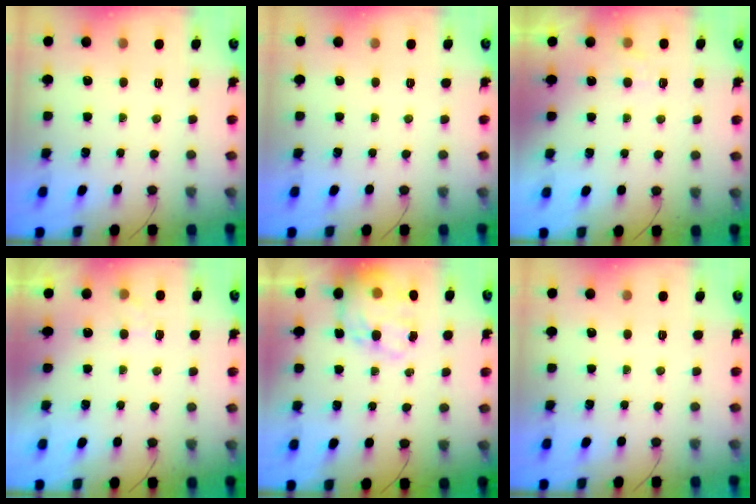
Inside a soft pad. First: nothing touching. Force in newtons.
{"total": 0.0}
{"total": 2.1, "press": 1.6, "slide": 1.3}
{"total": 2.4, "press": 1.9, "slide": 1.4}
{"total": 18.5, "press": 18.1, "slide": 4.0}
{"total": 0.0}